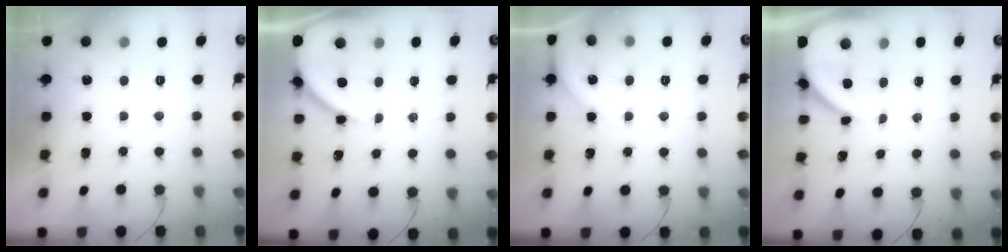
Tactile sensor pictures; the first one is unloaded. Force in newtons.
{"total": 8.9, "press": 8.8, "slide": 0.8}
{"total": 4.0, "press": 4.0, "slide": 0.5}
{"total": 6.4, "press": 6.4, "slide": 0.9}